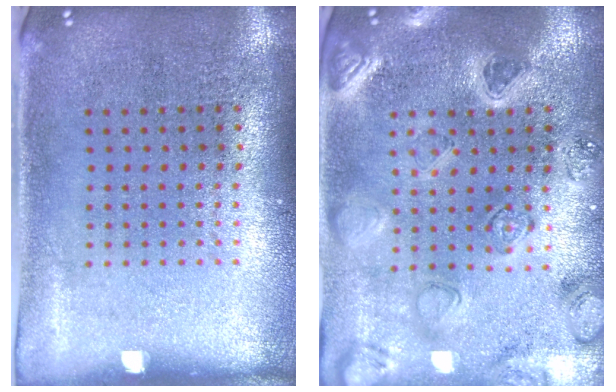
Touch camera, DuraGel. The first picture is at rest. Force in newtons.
{"total": 2.3, "press": 2.2, "slide": 0.2}